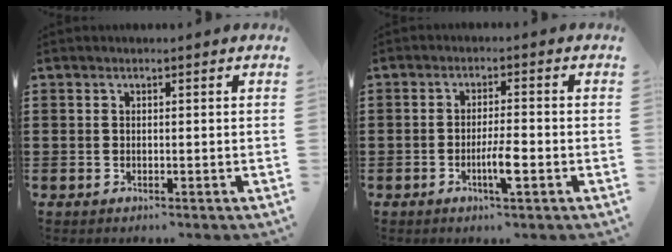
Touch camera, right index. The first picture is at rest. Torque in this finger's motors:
{"motor_torque": [0.33, -0.23, 0.31, 0.04]}